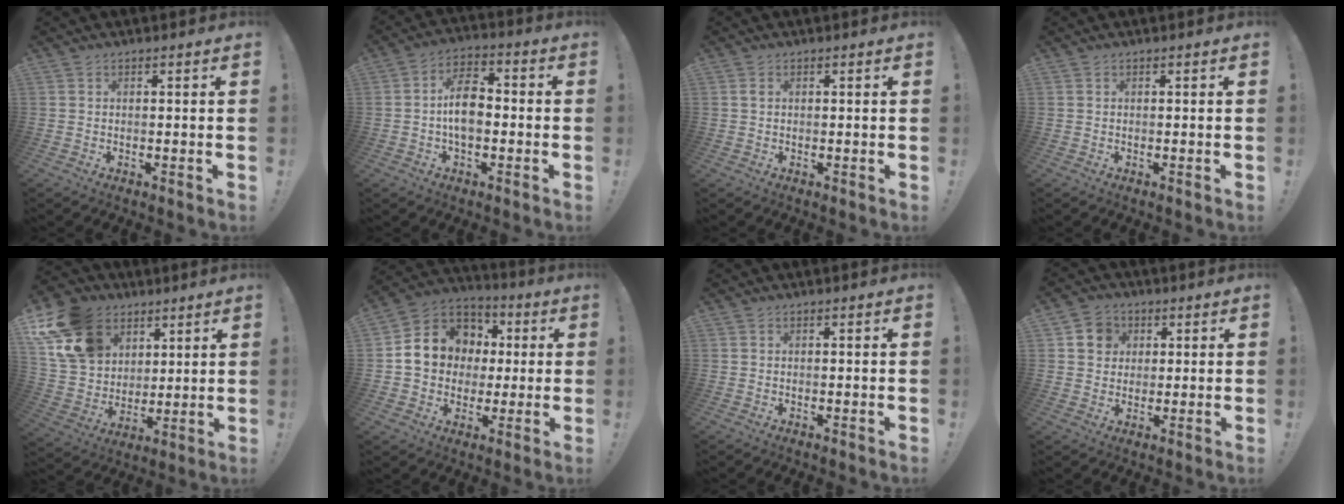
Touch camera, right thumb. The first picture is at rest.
{"total": 10.1, "force": [-1.3, 6.2, 7.9], "torque": [-0.141, 0.012, -0.022]}
{"total": 0.8, "force": [0.2, 0.6, 0.5], "torque": [-0.002, 0.000, 0.003]}
{"total": 0.0}
{"total": 18.3, "force": [8.7, 13.8, 8.2], "torque": [-0.148, -0.039, 0.181]}
{"total": 13.8, "force": [2.0, 12.3, 6.0], "torque": [-0.073, -0.001, 0.054]}
{"total": 0.0}
{"total": 6.8, "force": [1.9, 6.3, 1.9], "torque": [-0.026, -0.003, 0.039]}